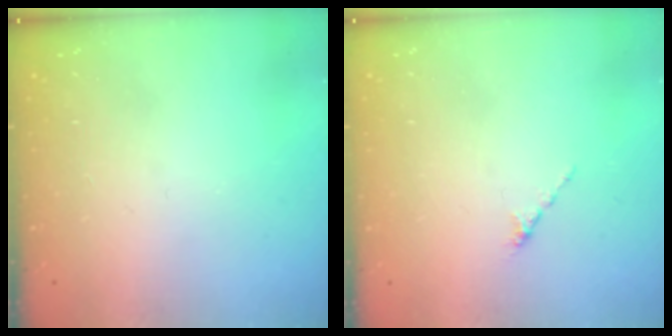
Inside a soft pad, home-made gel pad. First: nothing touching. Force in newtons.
{"total": 0.0}